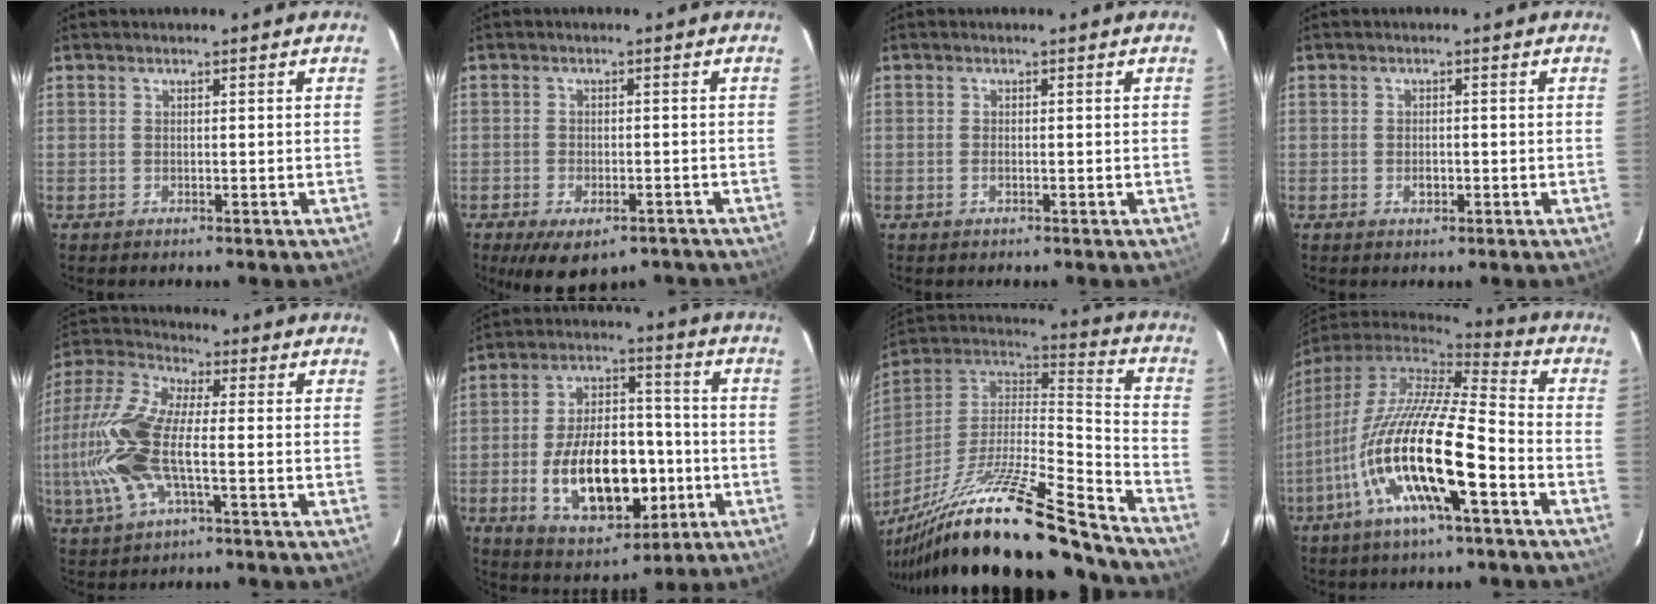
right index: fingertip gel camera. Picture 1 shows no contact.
{"total": 10.2, "force": [-7.1, 4.5, 5.8], "torque": [-0.116, -0.022, -0.096]}
{"total": 0.8, "force": [-0.3, 0.4, 0.6], "torque": [-0.015, -0.001, -0.007]}
{"total": 1.7, "force": [-0.5, 1.3, 0.9], "torque": [-0.015, 0.001, -0.008]}
{"total": 16.9, "force": [-2.8, 6.1, 15.5], "torque": [-0.340, 0.000, -0.060]}
{"total": 19.0, "force": [-4.7, 10.7, 15.0], "torque": [-0.283, 0.013, -0.053]}
{"total": 30.9, "force": [-22.6, 4.2, 20.6], "torque": [-0.336, -0.055, -0.366]}
{"total": 20.9, "force": [-8.4, 4.0, 18.7], "torque": [-0.339, -0.044, -0.163]}